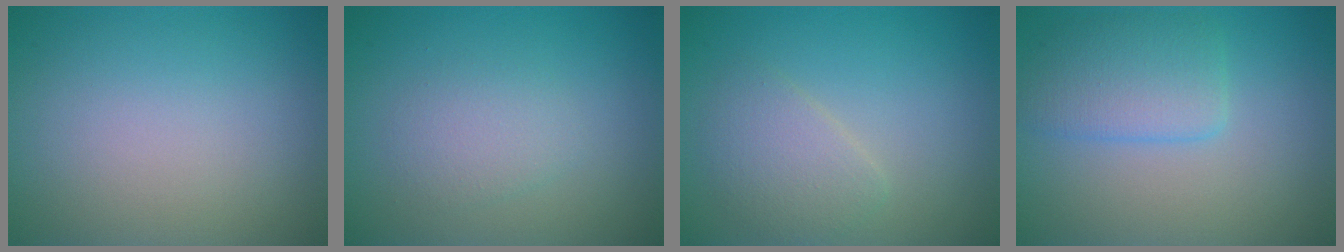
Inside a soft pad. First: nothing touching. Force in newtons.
{"total": 2.0, "press": 2.0, "slide": 0.1}
{"total": 2.5, "press": 2.5, "slide": 0.1}
{"total": 3.5, "press": 3.5, "slide": 0.1}